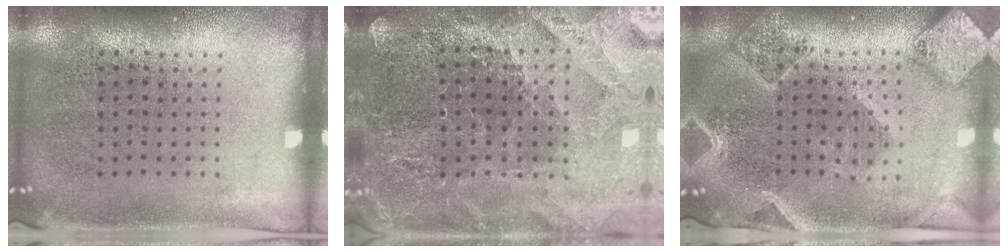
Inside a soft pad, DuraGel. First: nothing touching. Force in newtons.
{"total": 3.2, "press": 3.2, "slide": 0.6}
{"total": 2.9, "press": 2.5, "slide": 1.4}